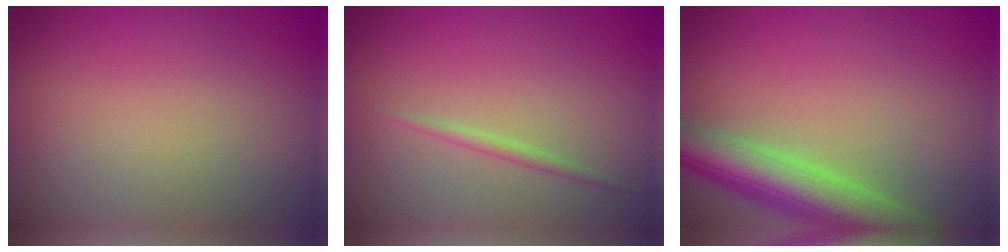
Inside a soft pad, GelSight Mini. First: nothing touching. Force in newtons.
{"total": 1.0, "press": 1.0, "slide": 0.0}
{"total": 7.6, "press": 7.6, "slide": 0.5}